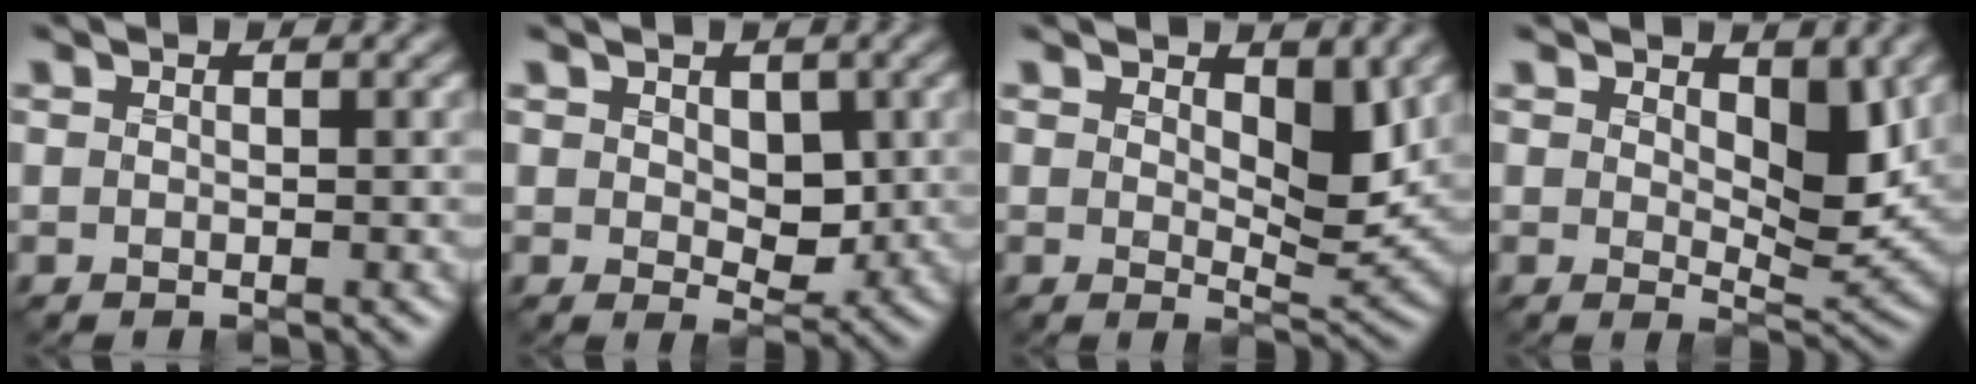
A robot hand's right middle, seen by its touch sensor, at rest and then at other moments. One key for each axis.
{"total": 3.1, "fx": 0.6, "fy": 2.1, "fz": 2.2, "tx": -0.039, "ty": -0.008, "tz": 0.002}
{"total": 4.0, "fx": 1.5, "fy": 1.9, "fz": 3.2, "tx": -0.051, "ty": -0.013, "tz": 0.019}
{"total": 4.4, "fx": 1.5, "fy": 2.1, "fz": 3.5, "tx": -0.055, "ty": -0.014, "tz": 0.020}